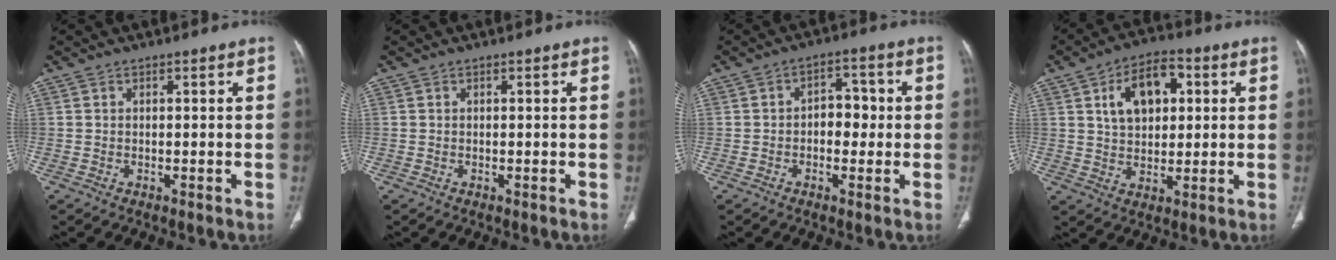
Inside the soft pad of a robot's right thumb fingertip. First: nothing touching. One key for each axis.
{"total": 0.0}
{"total": 5.5, "fx": -0.2, "fy": 3.8, "fz": 4.0, "tx": -0.029, "ty": 0.018, "tz": -0.010}
{"total": 11.3, "fx": 3.4, "fy": 7.0, "fz": 8.3, "tx": -0.112, "ty": 0.005, "tz": 0.053}